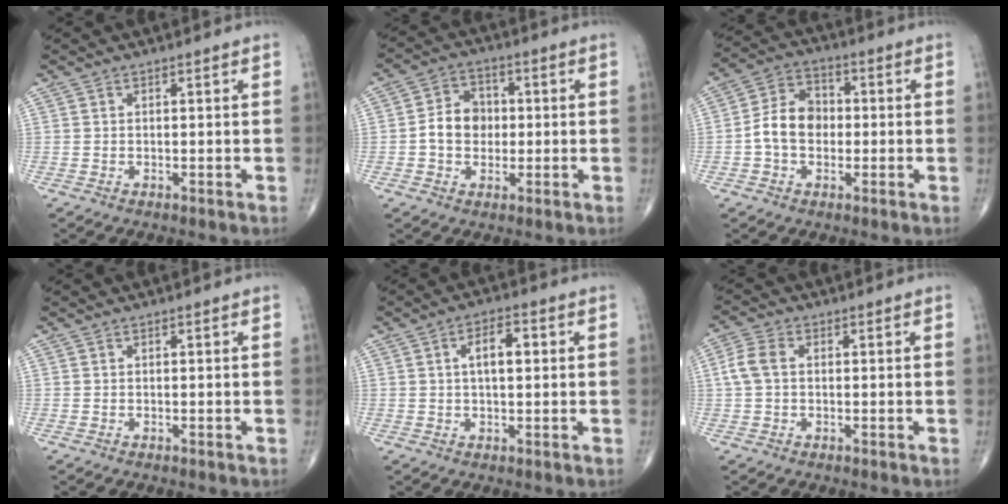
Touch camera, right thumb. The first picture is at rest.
{"total": 7.5, "force": [-0.4, 6.1, 4.4], "torque": [-0.050, 0.018, -0.015]}
{"total": 9.5, "force": [-1.3, 6.7, 6.6], "torque": [-0.112, 0.034, -0.036]}
{"total": 0.0}
{"total": 5.7, "force": [1.1, 2.6, 5.0], "torque": [-0.076, 0.007, 0.014]}
{"total": 4.6, "force": [0.4, 3.1, 3.4], "torque": [-0.086, 0.014, 0.004]}